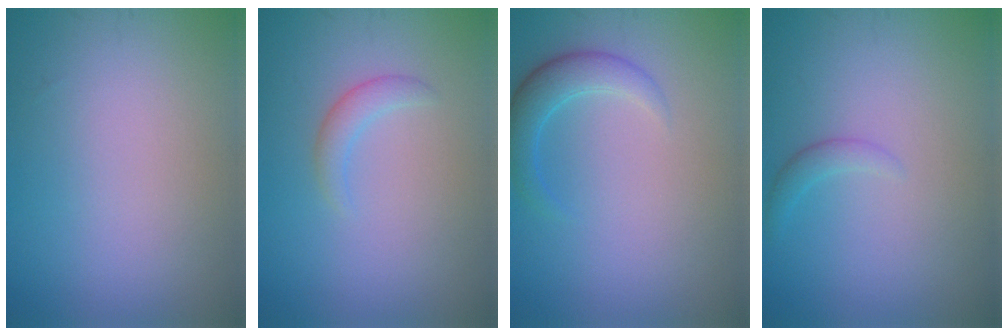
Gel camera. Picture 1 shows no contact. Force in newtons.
{"total": 1.5, "press": 1.5, "slide": 0.1}
{"total": 2.7, "press": 2.7, "slide": 0.1}
{"total": 1.1, "press": 1.1, "slide": 0.1}